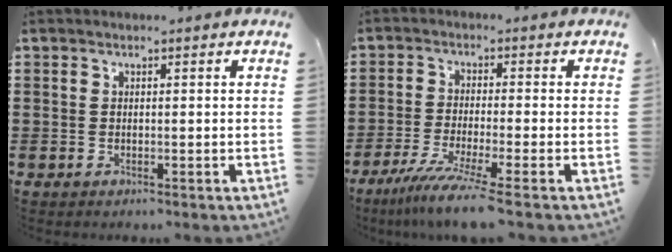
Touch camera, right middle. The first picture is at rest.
{"total": 5.9, "force": [-4.4, -0.7, 3.9], "torque": [-0.088, -0.028, -0.086]}